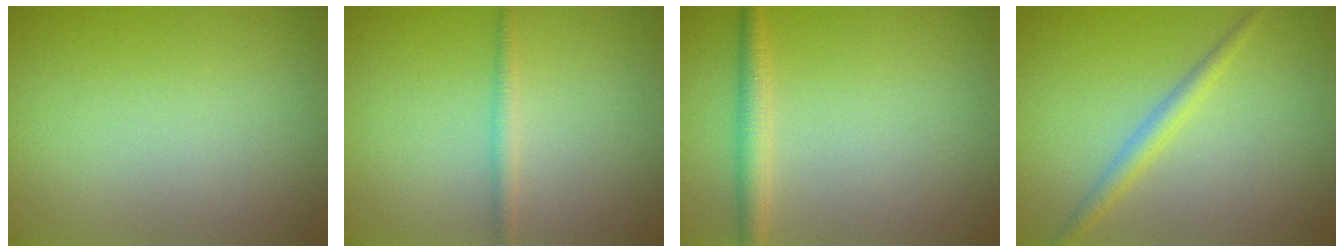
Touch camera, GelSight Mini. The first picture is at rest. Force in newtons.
{"total": 1.3, "press": 1.3, "slide": 0.1}
{"total": 2.1, "press": 2.1, "slide": 0.0}
{"total": 1.9, "press": 1.9, "slide": 0.0}